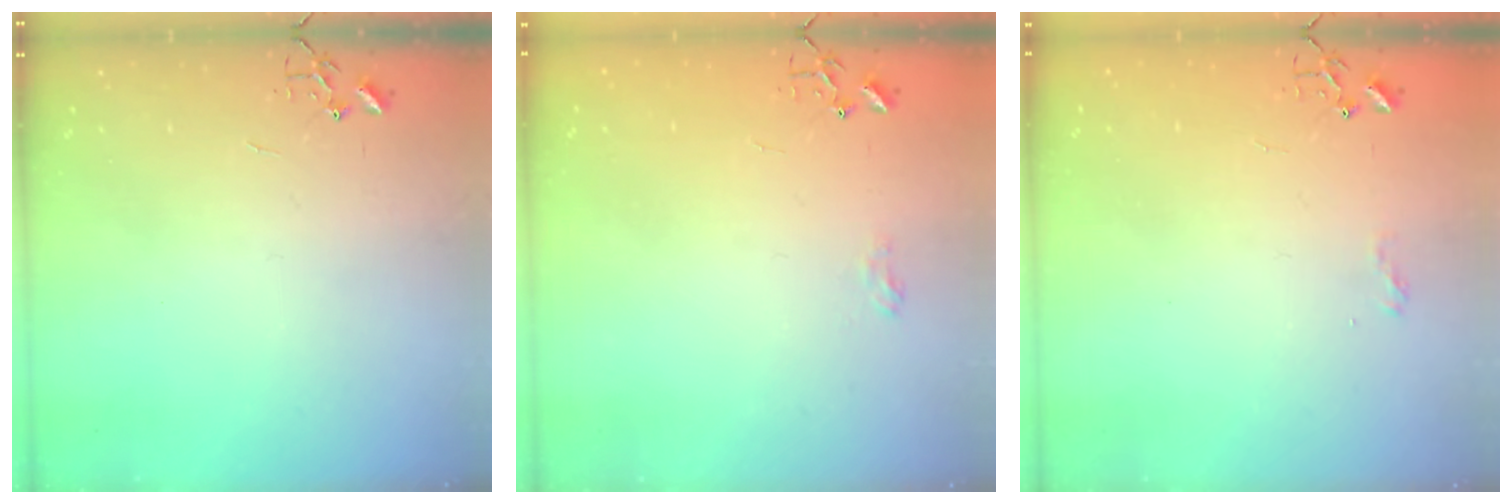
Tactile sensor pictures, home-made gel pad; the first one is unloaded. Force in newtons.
{"total": 6.5, "press": 6.5, "slide": 0.6}
{"total": 5.9, "press": 5.9, "slide": 0.8}